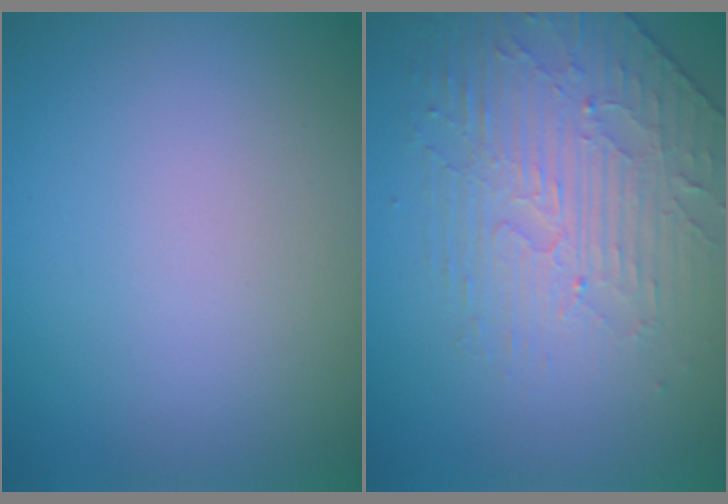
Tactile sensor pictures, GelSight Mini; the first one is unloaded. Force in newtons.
{"total": 4.1, "press": 3.5, "slide": 2.1}